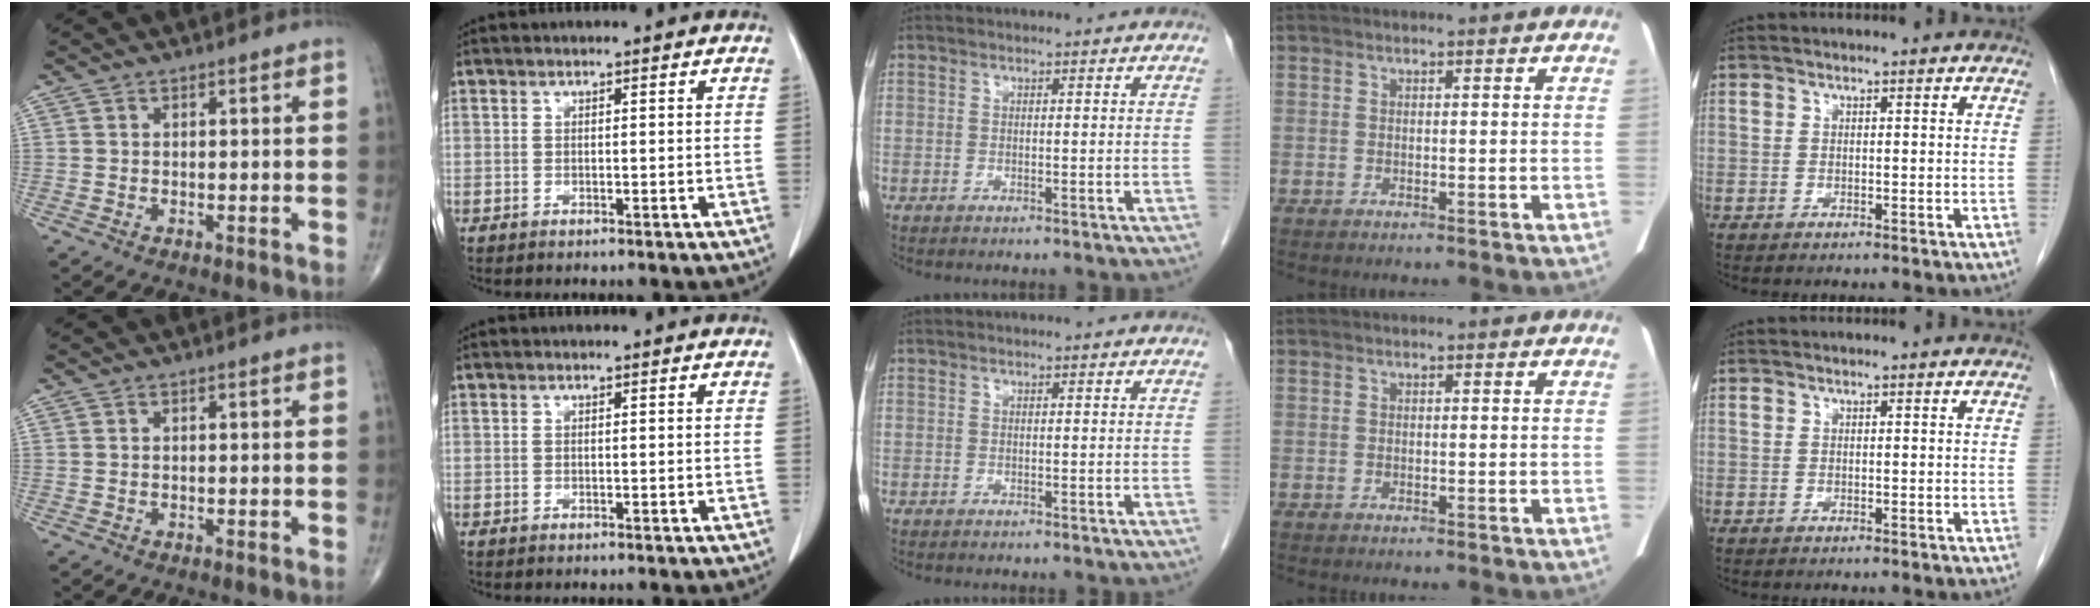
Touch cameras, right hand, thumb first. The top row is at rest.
{}